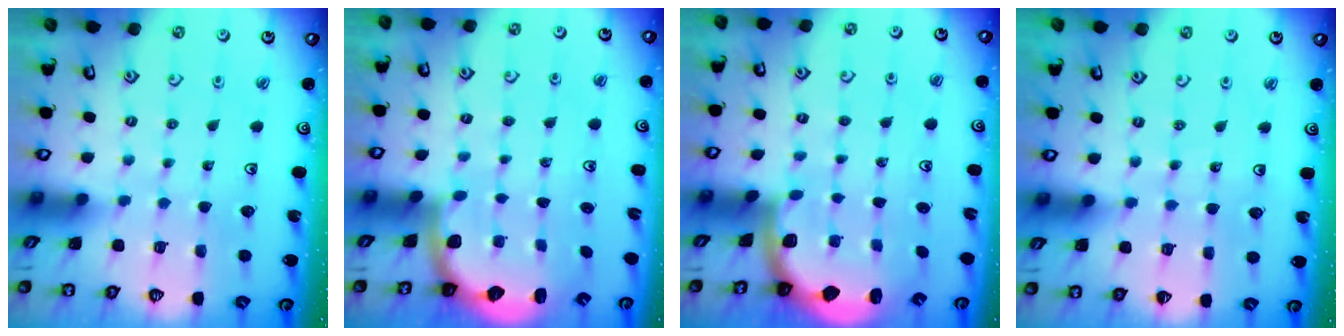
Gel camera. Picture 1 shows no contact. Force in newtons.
{"total": 2.5, "press": 2.2, "slide": 1.3}
{"total": 2.0, "press": 1.9, "slide": 0.5}
{"total": 2.9, "press": 2.8, "slide": 0.3}